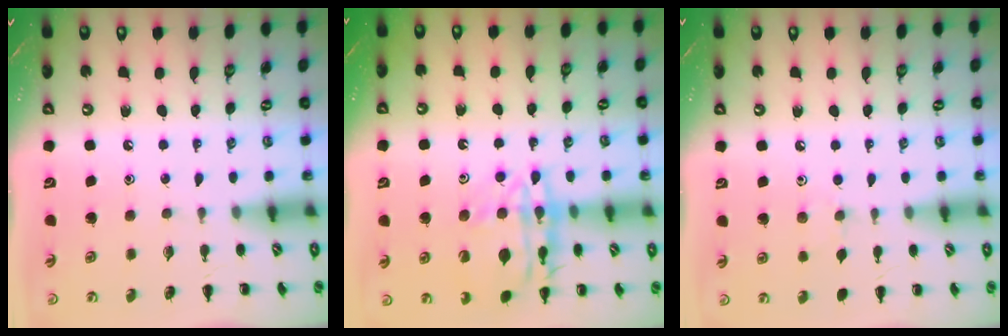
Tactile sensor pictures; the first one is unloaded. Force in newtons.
{"total": 17.7, "press": 17.6, "slide": 1.7}
{"total": 5.6, "press": 5.3, "slide": 1.7}